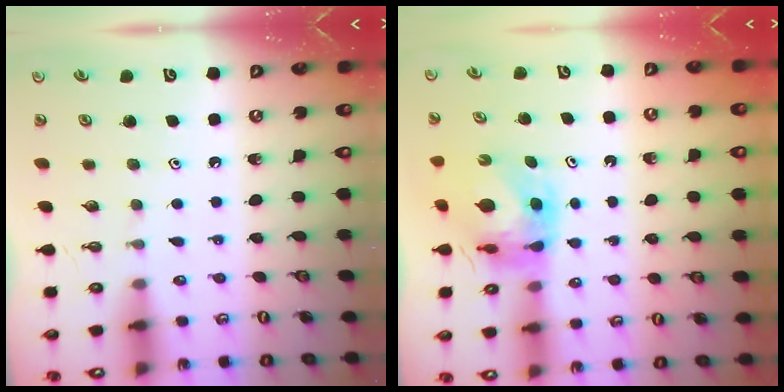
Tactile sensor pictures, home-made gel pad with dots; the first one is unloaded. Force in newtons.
{"total": 6.6, "press": 6.6, "slide": 0.6}